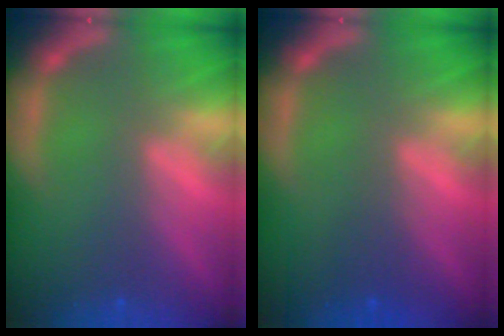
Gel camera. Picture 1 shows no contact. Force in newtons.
{"total": 1.5}